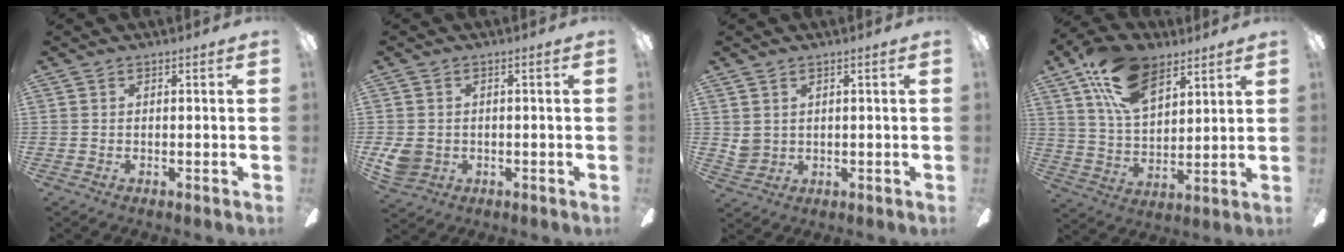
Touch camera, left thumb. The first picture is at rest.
{"total": 5.0, "force": [-0.4, 4.3, 2.4], "torque": [-0.056, 0.002, -0.007]}
{"total": 3.2, "force": [1.7, 2.6, 1.0], "torque": [-0.026, 0.000, 0.033]}
{"total": 17.4, "force": [10.3, 9.4, 10.4], "torque": [-0.187, -0.028, 0.189]}